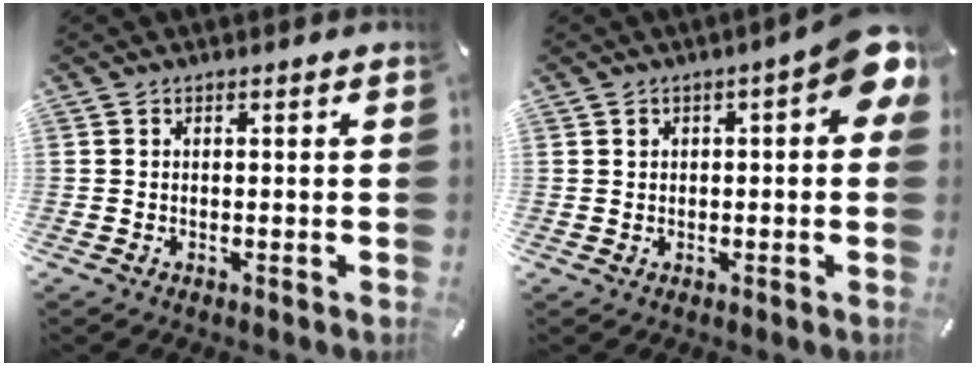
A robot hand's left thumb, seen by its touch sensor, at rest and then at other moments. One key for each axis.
{"total": 7.0, "fx": 1.7, "fy": 3.7, "fz": 5.7, "tx": -0.066, "ty": -0.004, "tz": 0.024}